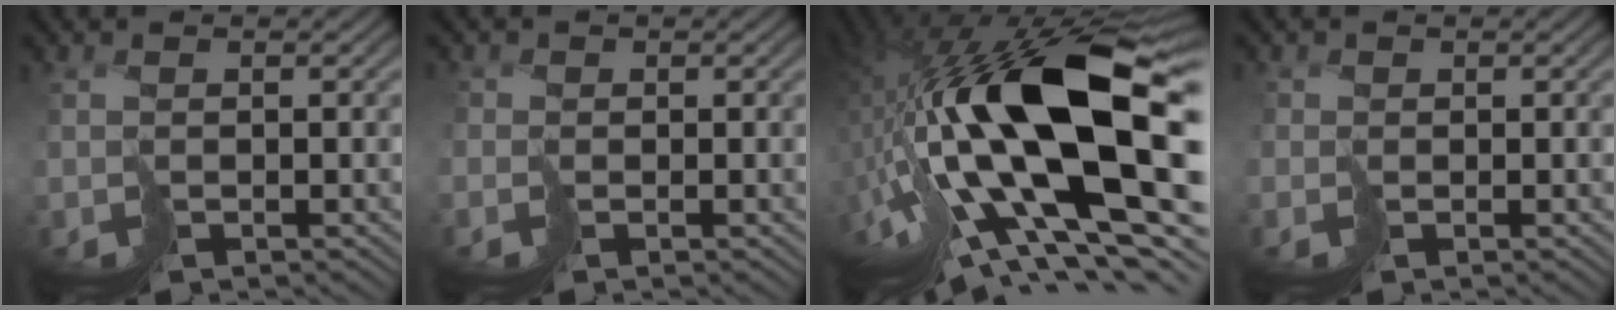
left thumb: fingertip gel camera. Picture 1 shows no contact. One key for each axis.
{"total": 1.1, "fx": -0.3, "fy": 0.6, "fz": -0.8, "tx": 0.022, "ty": 0.002, "tz": -0.017}
{"total": 21.0, "fx": -0.8, "fy": 7.9, "fz": 19.4, "tx": -0.355, "ty": -0.002, "tz": -0.017}
{"total": 0.9, "fx": 0.0, "fy": 0.4, "fz": -0.8, "tx": 0.021, "ty": 0.001, "tz": -0.007}